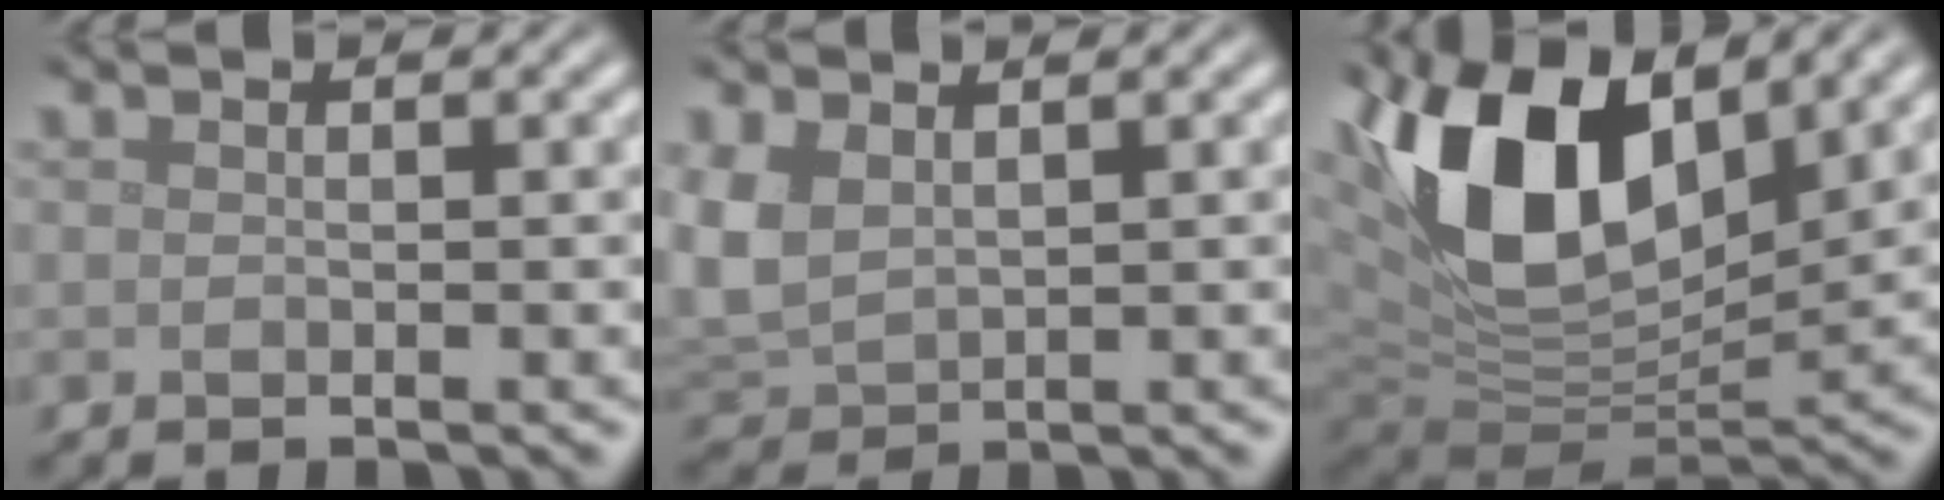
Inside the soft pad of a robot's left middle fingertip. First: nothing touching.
{"total": 3.7, "force": [1.2, 2.4, 2.5], "torque": [-0.073, 0.002, 0.029]}
{"total": 14.7, "force": [5.7, 8.0, 10.9], "torque": [-0.217, 0.010, 0.099]}